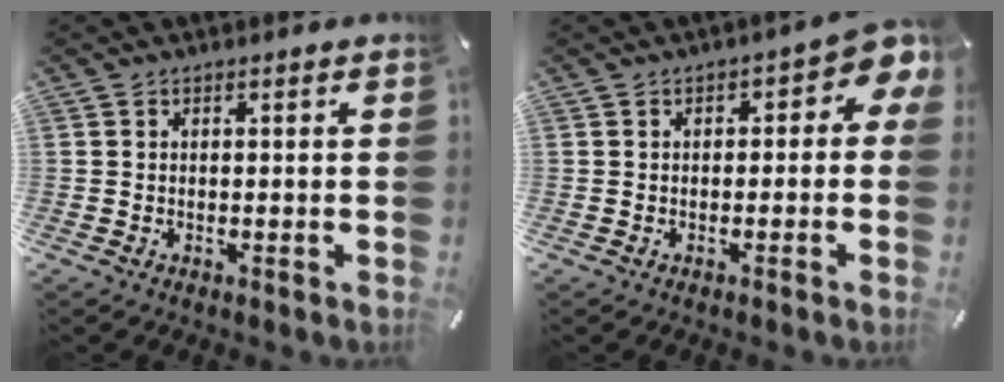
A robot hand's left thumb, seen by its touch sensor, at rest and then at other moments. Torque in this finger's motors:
{"motor_torque": [0.34, 0.37, 0.53, 0.27, 0.03]}